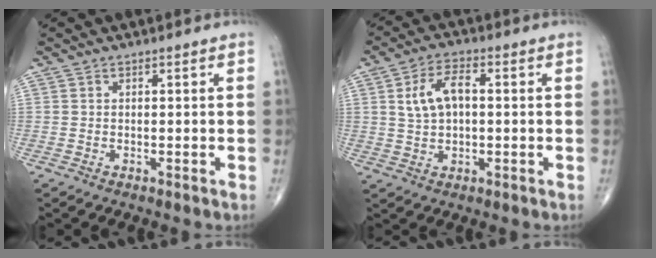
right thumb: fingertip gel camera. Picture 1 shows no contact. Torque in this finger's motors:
{"motor_torque": [-0.48, 0.62, 0.09, 0.04, 0.19]}